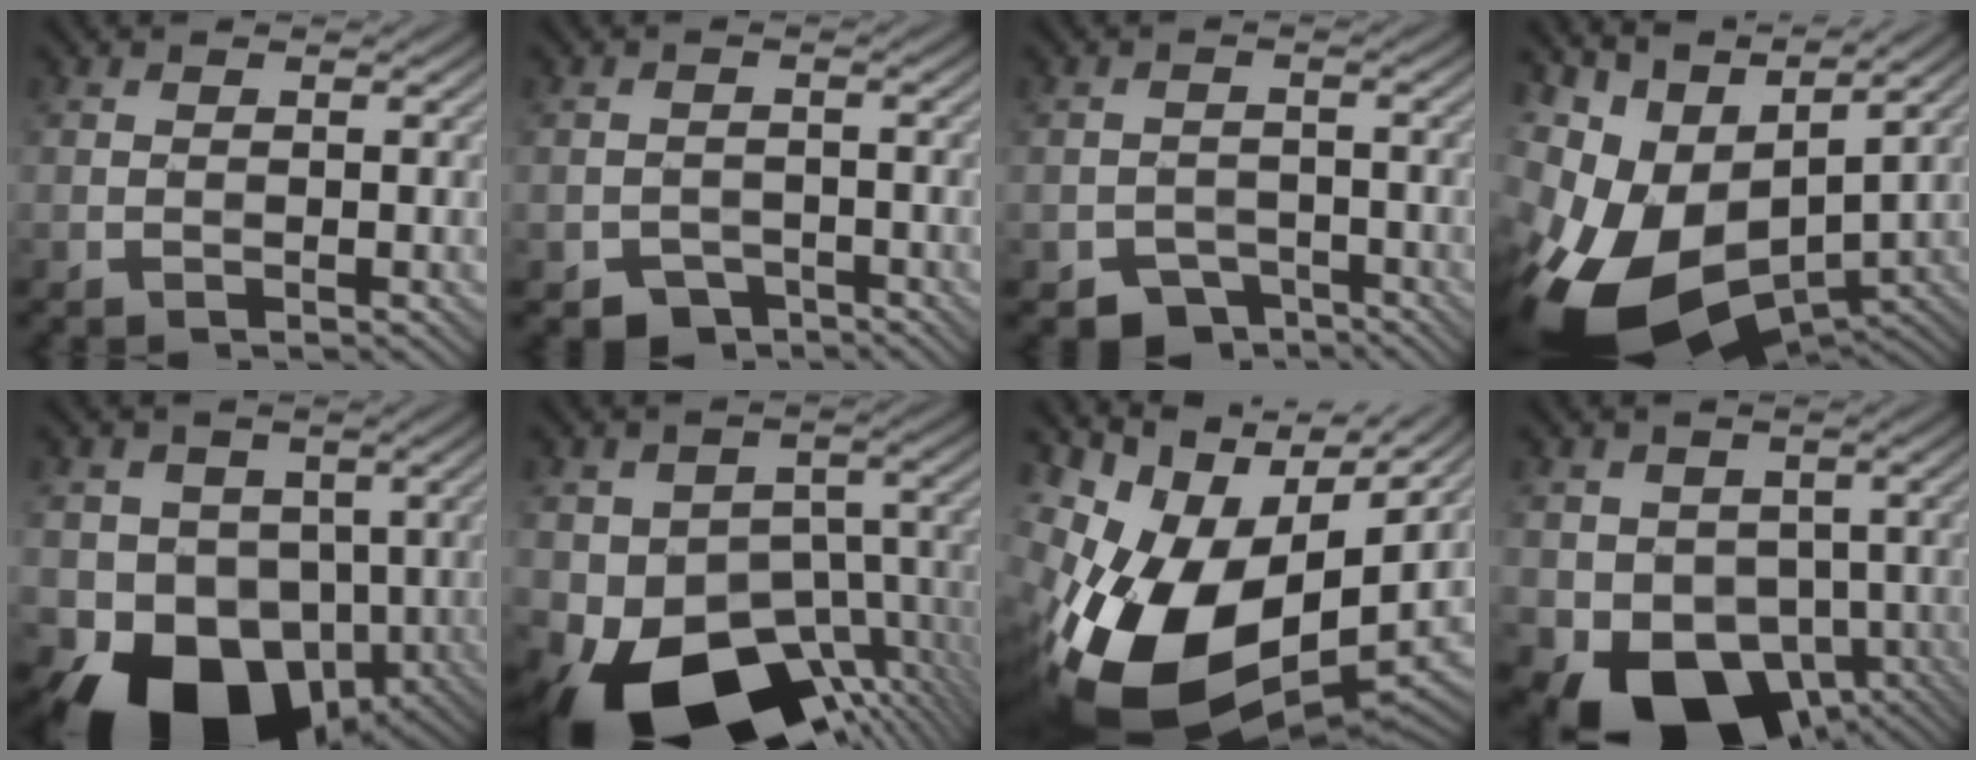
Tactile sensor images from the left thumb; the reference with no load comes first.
{"total": 3.0, "force": [-2.2, 1.9, 0.8], "torque": [-0.008, -0.005, -0.041]}
{"total": 3.8, "force": [-2.8, 2.4, 1.2], "torque": [-0.014, -0.005, -0.052]}
{"total": 15.0, "force": [-1.4, 8.9, 12.0], "torque": [-0.261, -0.025, 0.003]}
{"total": 11.4, "force": [-2.8, 8.9, 6.5], "torque": [-0.102, -0.032, -0.054]}
{"total": 16.0, "force": [-7.9, 9.7, 10.0], "torque": [-0.159, -0.035, -0.114]}
{"total": 17.6, "force": [-2.9, 11.6, 13.0], "torque": [-0.265, -0.037, -0.039]}
{"total": 9.9, "force": [-3.3, 7.5, 5.6], "torque": [-0.092, -0.038, -0.049]}